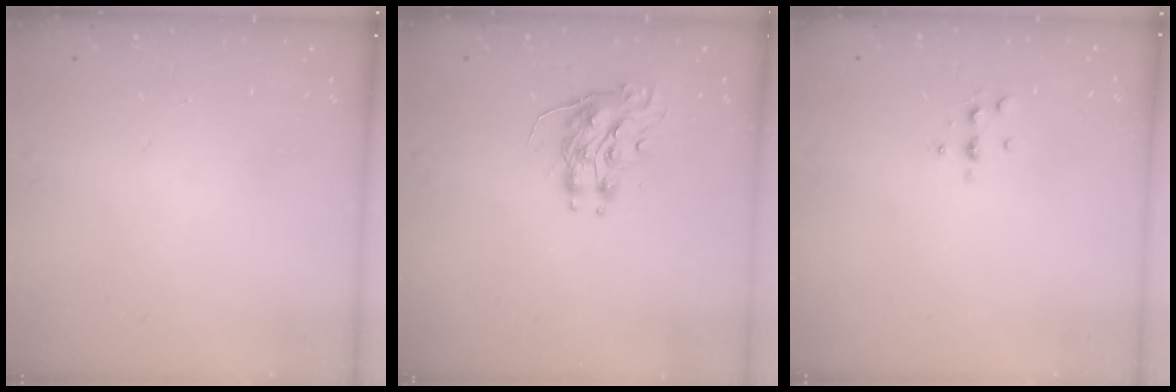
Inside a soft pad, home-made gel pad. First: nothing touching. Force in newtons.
{"total": 8.8, "press": 8.7, "slide": 0.4}
{"total": 3.1, "press": 3.1, "slide": 0.5}